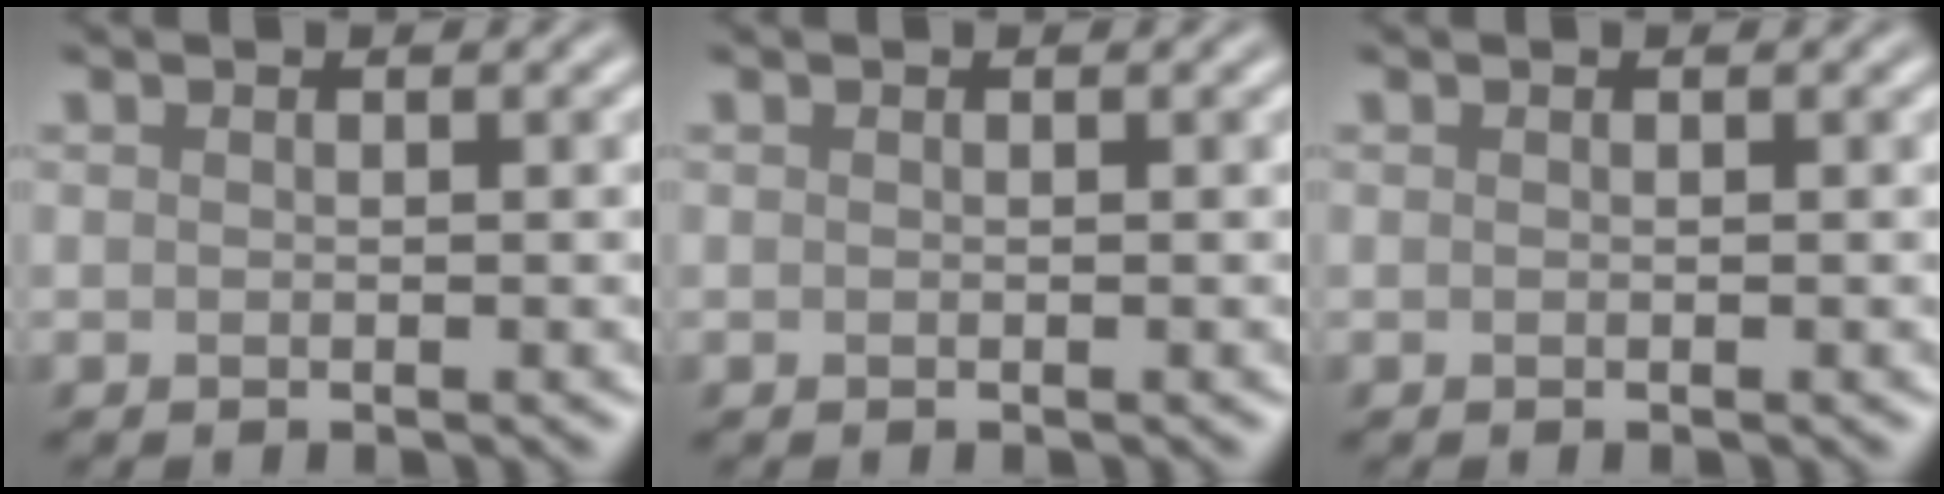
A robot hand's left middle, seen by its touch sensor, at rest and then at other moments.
{"total": 0.0}
{"total": 0.0}